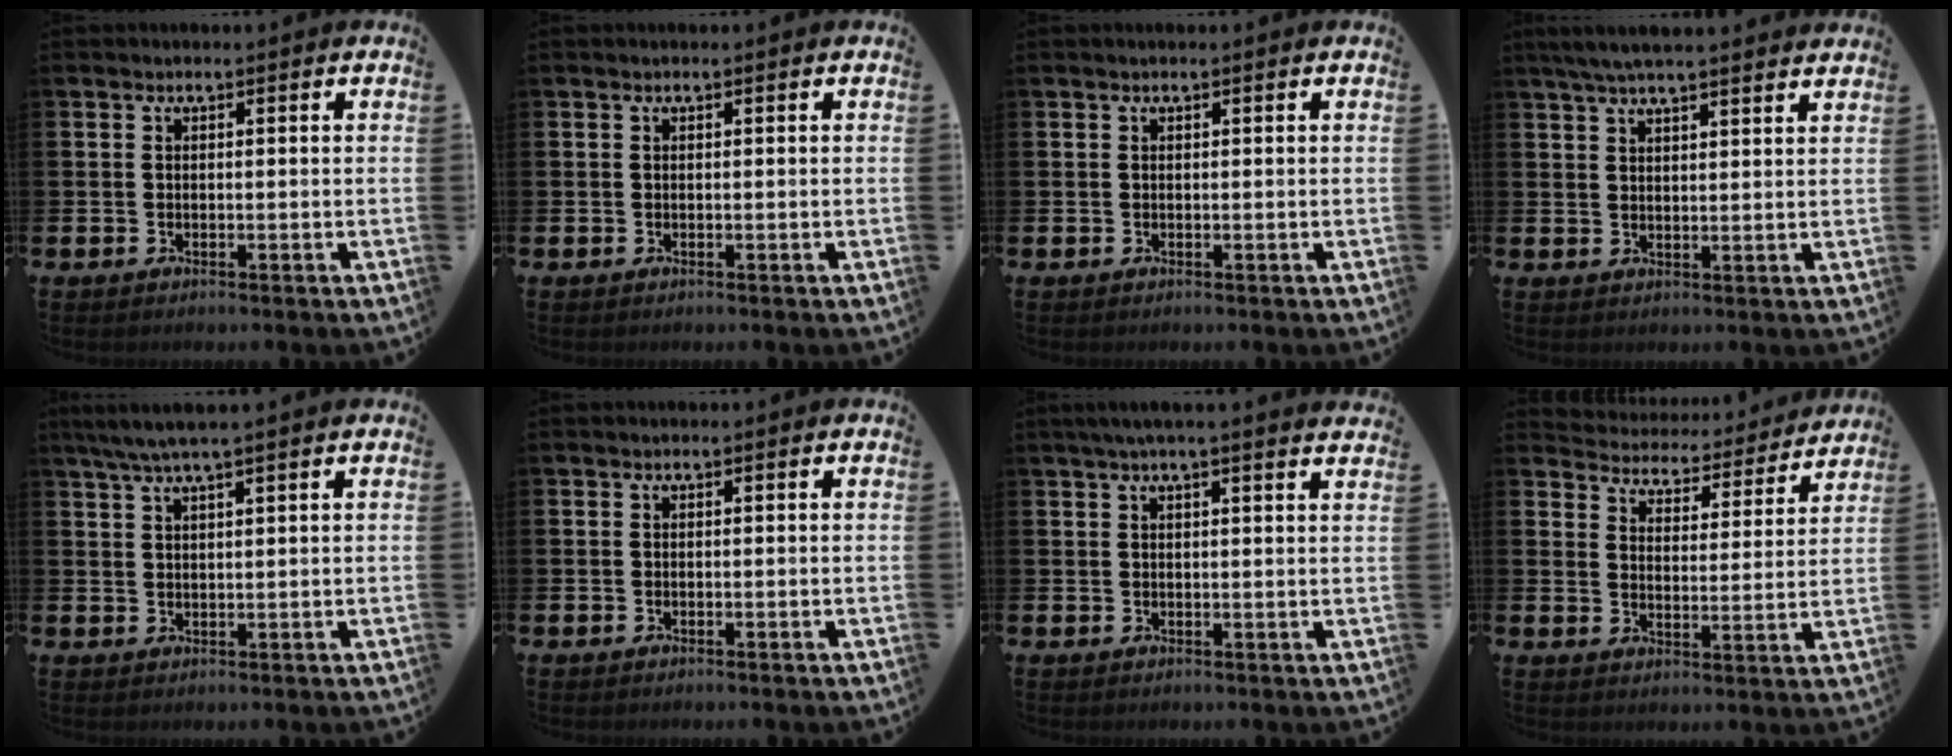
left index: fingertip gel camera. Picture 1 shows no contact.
{"total": 0.0}
{"total": 0.0}
{"total": 5.0, "force": [4.7, 0.2, 1.9], "torque": [-0.051, -0.009, 0.086]}
{"total": 3.9, "force": [3.1, 0.0, 2.3], "torque": [-0.052, -0.002, 0.057]}
{"total": 0.0}
{"total": 2.7, "force": [2.5, -0.3, 1.1], "torque": [-0.028, -0.003, 0.045]}
{"total": 4.3, "force": [4.2, 0.9, 0.0], "torque": [-0.019, -0.045, 0.066]}